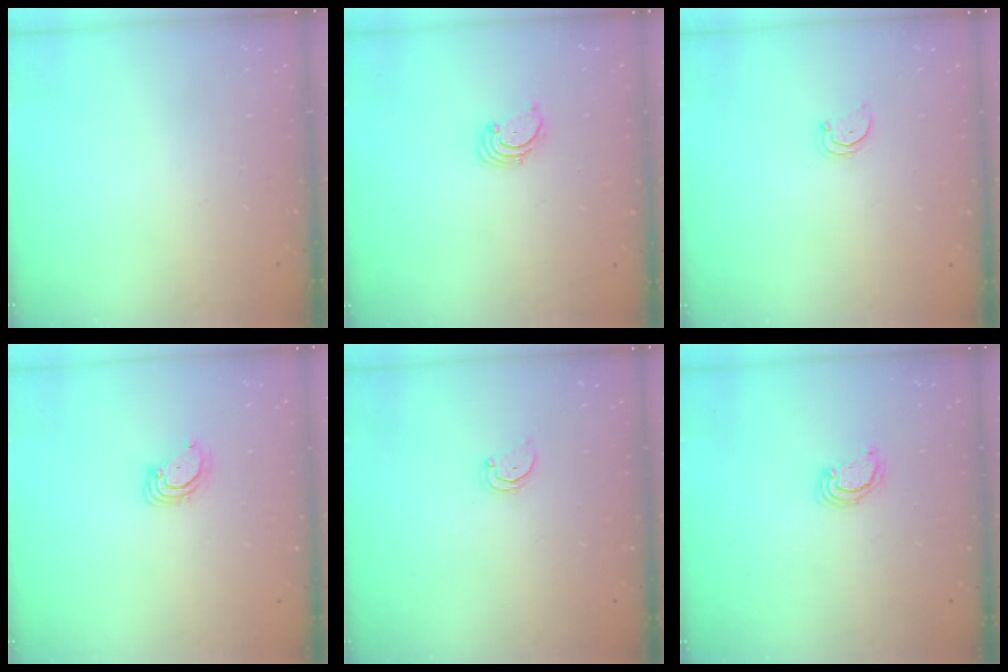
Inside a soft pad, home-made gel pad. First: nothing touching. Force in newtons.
{"total": 1.7, "press": 1.6, "slide": 0.2}
{"total": 1.8, "press": 1.7, "slide": 0.2}
{"total": 3.7, "press": 3.7, "slide": 0.1}
{"total": 1.8, "press": 1.7, "slide": 0.2}
{"total": 2.6, "press": 2.5, "slide": 0.3}